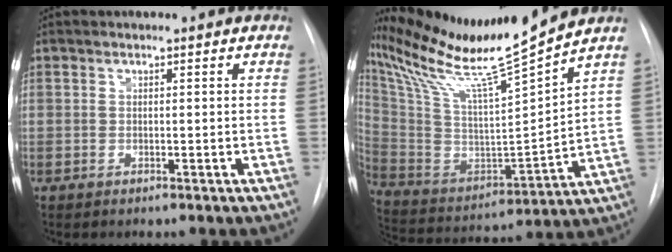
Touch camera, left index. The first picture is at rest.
{"total": 18.9, "force": [16.4, -1.5, 9.3], "torque": [-0.177, -0.033, 0.290]}